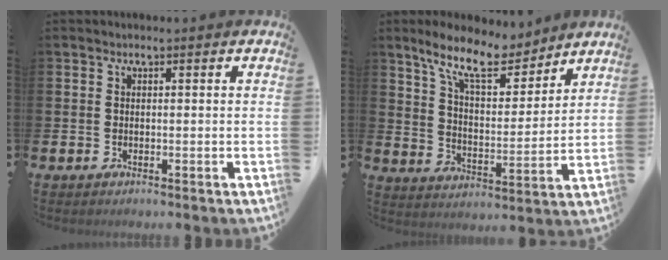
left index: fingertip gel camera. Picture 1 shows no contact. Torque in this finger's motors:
{"motor_torque": [1.14, -1.01, 0.58, 0.21]}